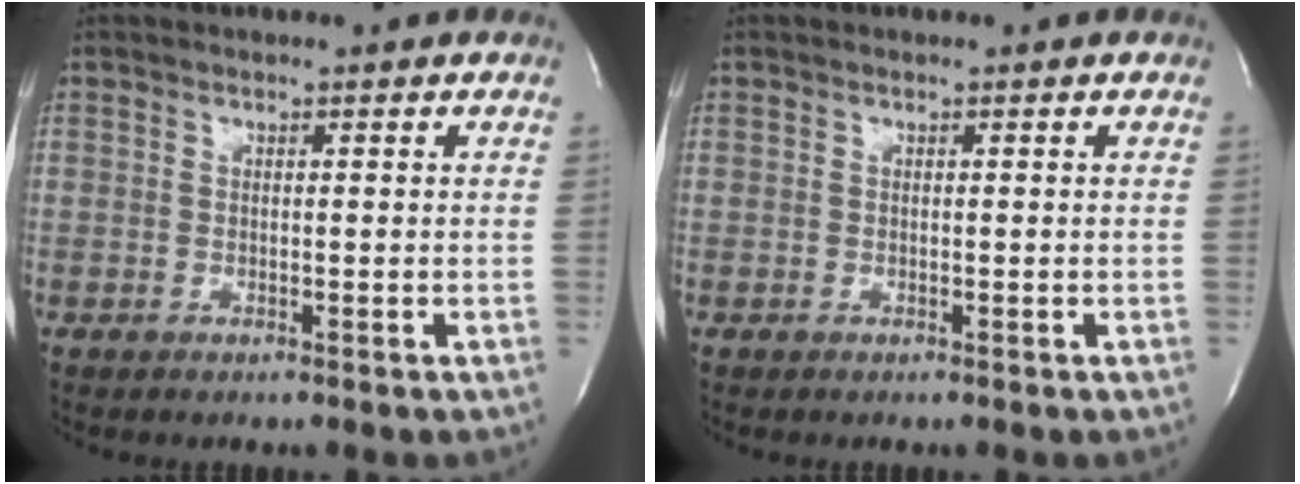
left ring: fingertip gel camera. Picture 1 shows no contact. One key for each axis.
{"total": 0.0}